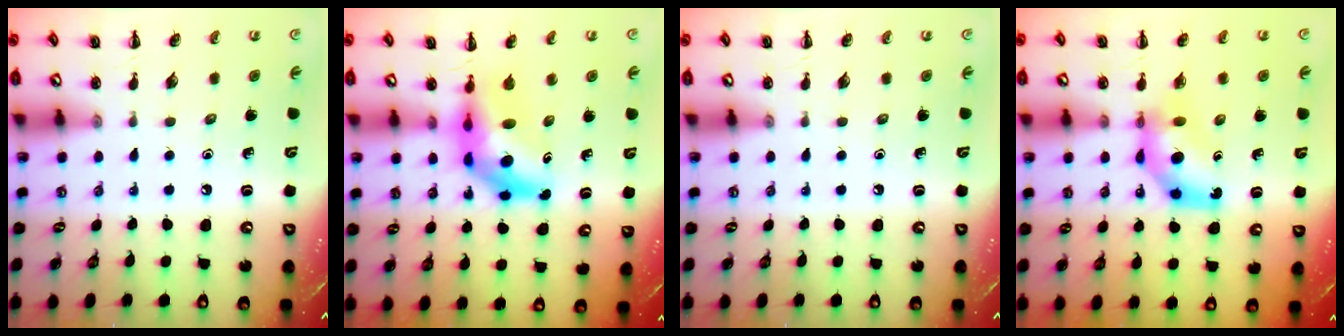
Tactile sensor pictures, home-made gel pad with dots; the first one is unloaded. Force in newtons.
{"total": 9.9, "press": 9.3, "slide": 3.5}
{"total": 0.0}
{"total": 8.0, "press": 7.9, "slide": 1.5}